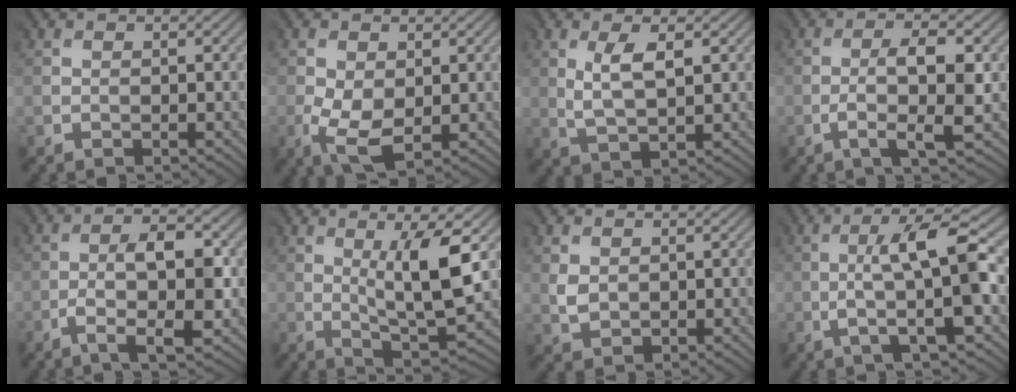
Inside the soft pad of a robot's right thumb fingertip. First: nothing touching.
{"total": 5.3, "force": [-1.0, 3.3, 4.1], "torque": [-0.105, -0.014, -0.016]}
{"total": 4.3, "force": [1.5, 1.4, 3.8], "torque": [-0.081, -0.004, 0.035]}
{"total": 5.5, "force": [-1.2, 1.0, 5.3], "torque": [-0.093, 0.005, -0.021]}
{"total": 7.0, "force": [-2.2, 1.9, 6.3], "torque": [-0.108, 0.005, -0.038]}
{"total": 8.9, "force": [1.7, 1.7, 8.5], "torque": [-0.146, -0.001, 0.034]}
{"total": 1.9, "force": [0.6, 1.6, 0.8], "torque": [-0.023, -0.004, 0.014]}
{"total": 8.2, "force": [-0.3, 1.4, 8.1], "torque": [-0.132, 0.018, -0.008]}